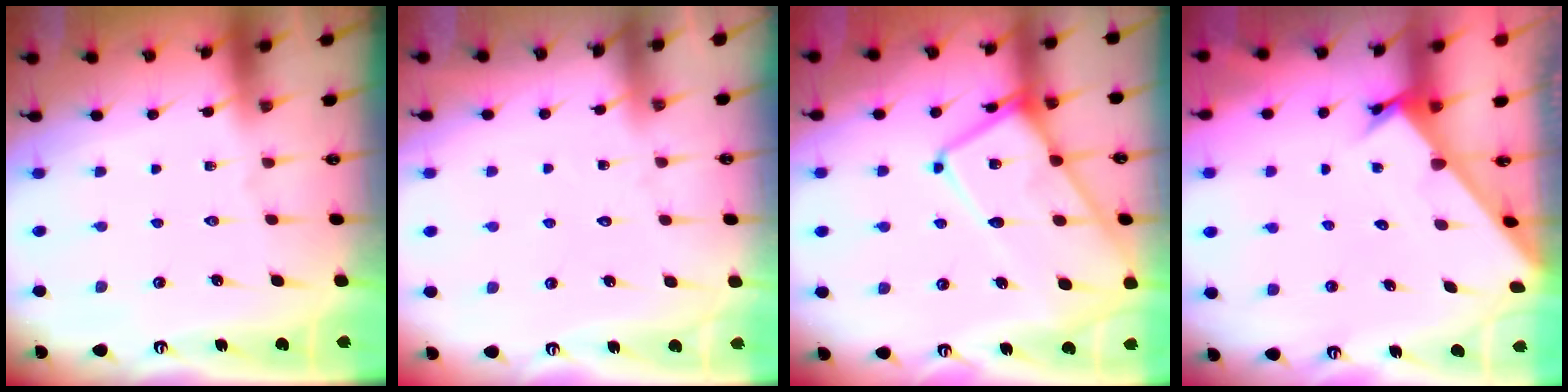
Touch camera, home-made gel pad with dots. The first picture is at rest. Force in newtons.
{"total": 5.4, "press": 5.4, "slide": 0.4}
{"total": 16.0, "press": 15.9, "slide": 1.6}
{"total": 2.4, "press": 2.4, "slide": 0.0}